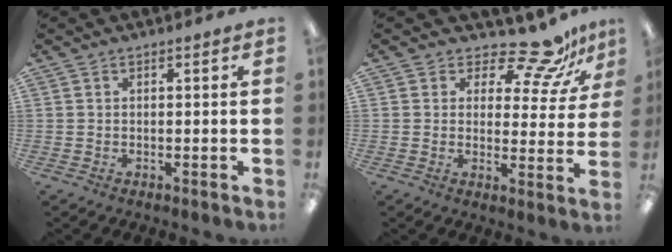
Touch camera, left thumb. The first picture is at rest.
{"total": 12.4, "force": [10.1, 4.0, 6.0], "torque": [-0.089, -0.071, 0.176]}